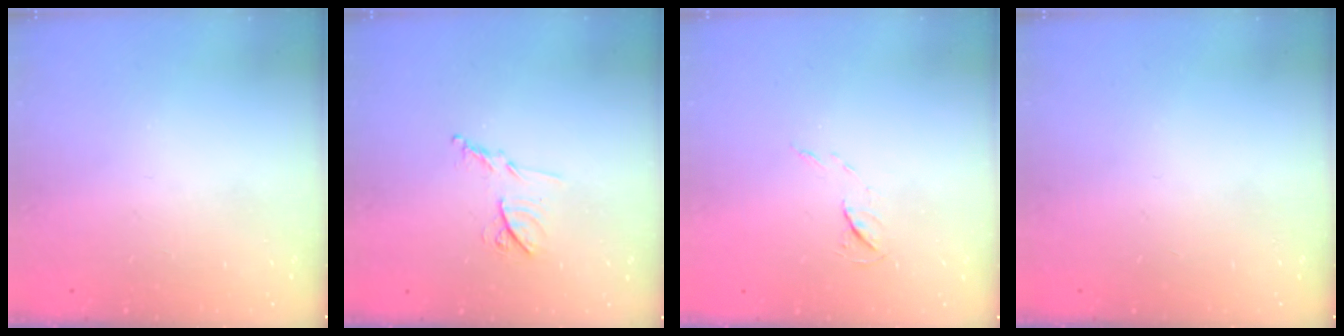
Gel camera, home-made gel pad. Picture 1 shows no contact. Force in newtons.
{"total": 8.7, "press": 8.7, "slide": 0.4}
{"total": 4.6, "press": 4.6, "slide": 0.6}
{"total": 0.0}